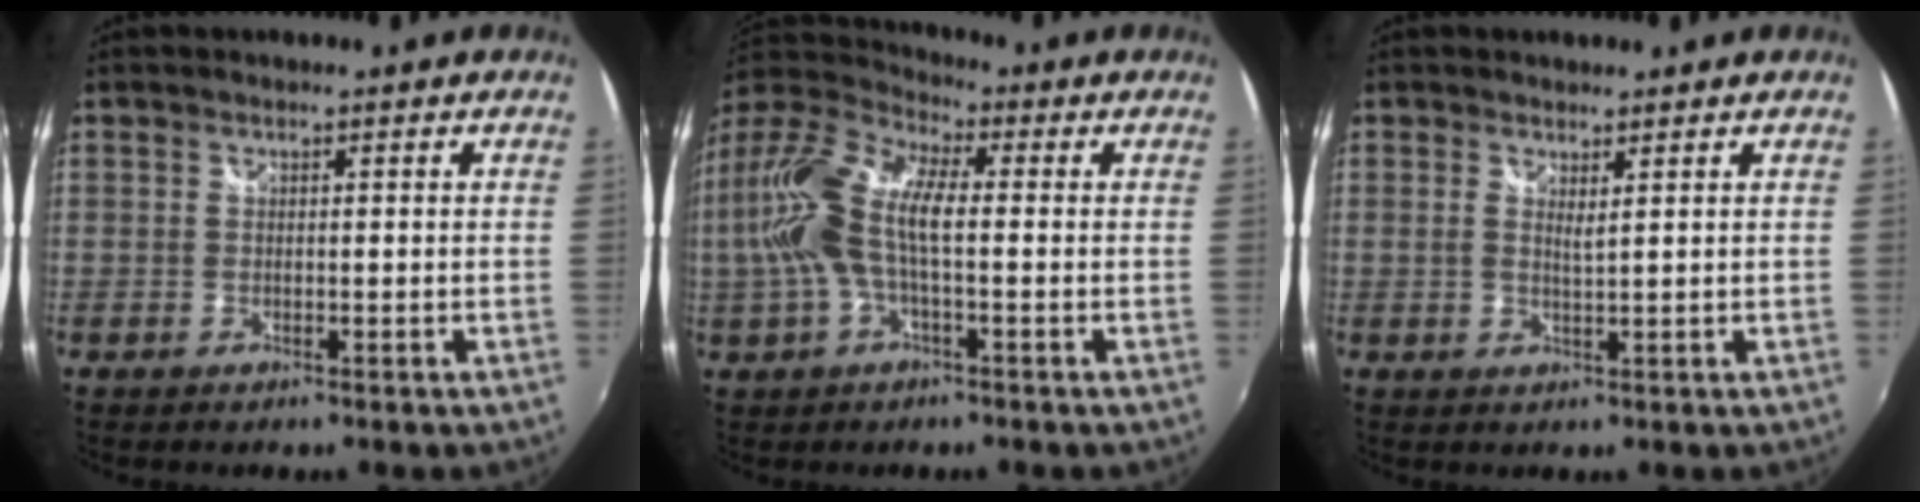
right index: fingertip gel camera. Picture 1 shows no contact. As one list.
[{"total": 13.8, "force": [-0.1, 5.4, 12.7], "torque": [-0.252, 0.011, -0.007]}, {"total": 1.5, "force": [0.9, 0.0, 1.2], "torque": [-0.023, -0.004, 0.013]}]